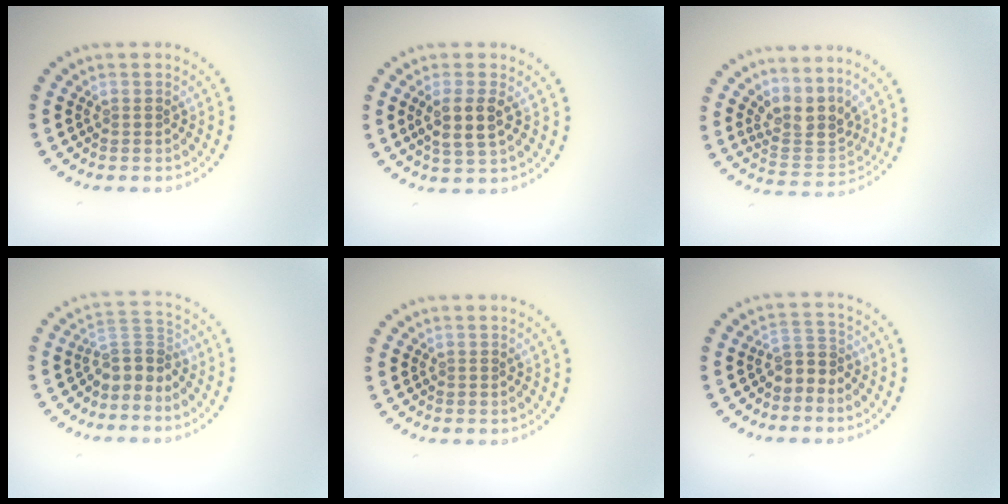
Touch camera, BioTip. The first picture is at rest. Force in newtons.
{"total": 2.9, "press": 2.6, "slide": 1.3}
{"total": 3.3, "press": 2.5, "slide": 2.1}
{"total": 3.0, "press": 2.1, "slide": 2.2}
{"total": 0.0}
{"total": 1.9, "press": 1.5, "slide": 1.3}